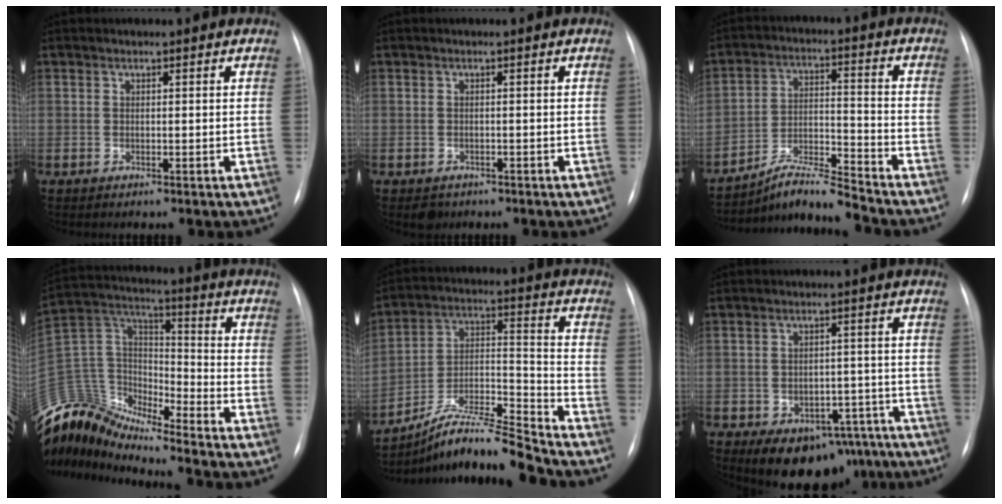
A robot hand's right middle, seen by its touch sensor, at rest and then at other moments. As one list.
[{"total": 1.9, "force": [-1.3, 1.4, 0.4], "torque": [-0.005, 0.002, -0.013]}, {"total": 8.2, "force": [-7.9, -1.4, 1.5], "torque": [-0.033, 0.006, -0.142]}, {"total": 15.9, "force": [-15.1, 2.2, 4.3], "torque": [-0.092, 0.057, -0.292]}, {"total": 13.9, "force": [-13.0, -1.2, 4.9], "torque": [-0.079, 0.024, -0.234]}, {"total": 12.8, "force": [-9.1, 7.6, 4.8], "torque": [-0.043, 0.026, -0.112]}]